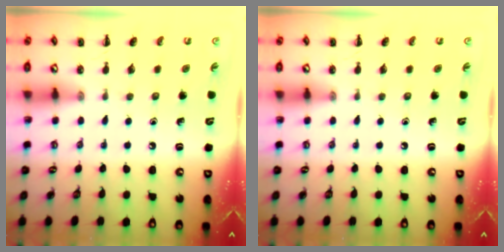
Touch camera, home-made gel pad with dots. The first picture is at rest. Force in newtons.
{"total": 0.0}